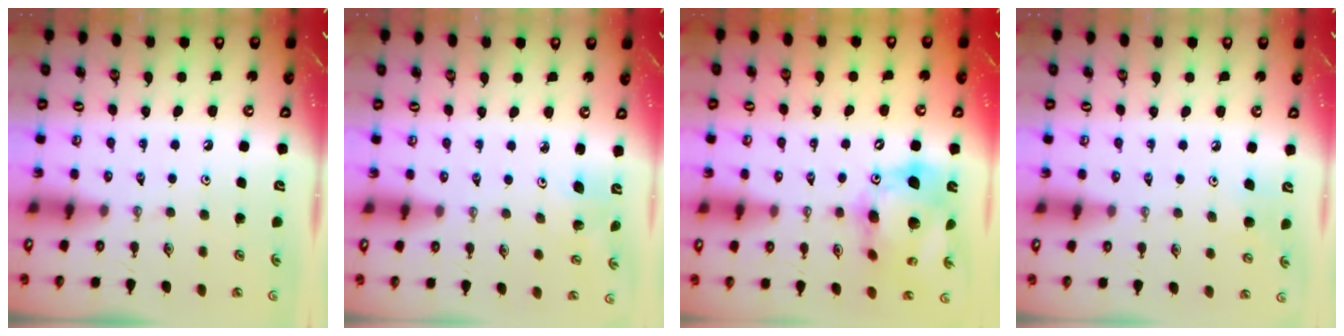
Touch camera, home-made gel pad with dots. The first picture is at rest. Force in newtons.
{"total": 3.3, "press": 3.1, "slide": 1.3}
{"total": 18.7, "press": 18.5, "slide": 2.3}
{"total": 6.9, "press": 6.7, "slide": 1.6}